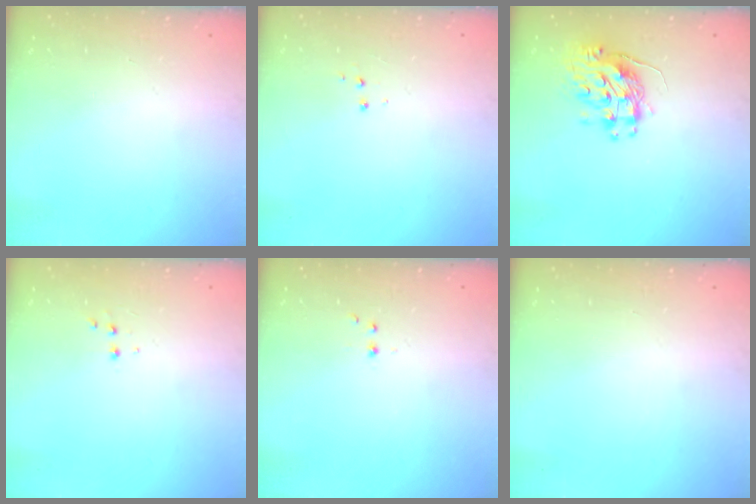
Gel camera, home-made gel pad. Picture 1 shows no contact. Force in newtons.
{"total": 3.9, "press": 3.9, "slide": 0.5}
{"total": 10.7, "press": 10.6, "slide": 1.2}
{"total": 1.9, "press": 1.9, "slide": 0.2}
{"total": 2.2, "press": 1.9, "slide": 1.0}
{"total": 0.0}